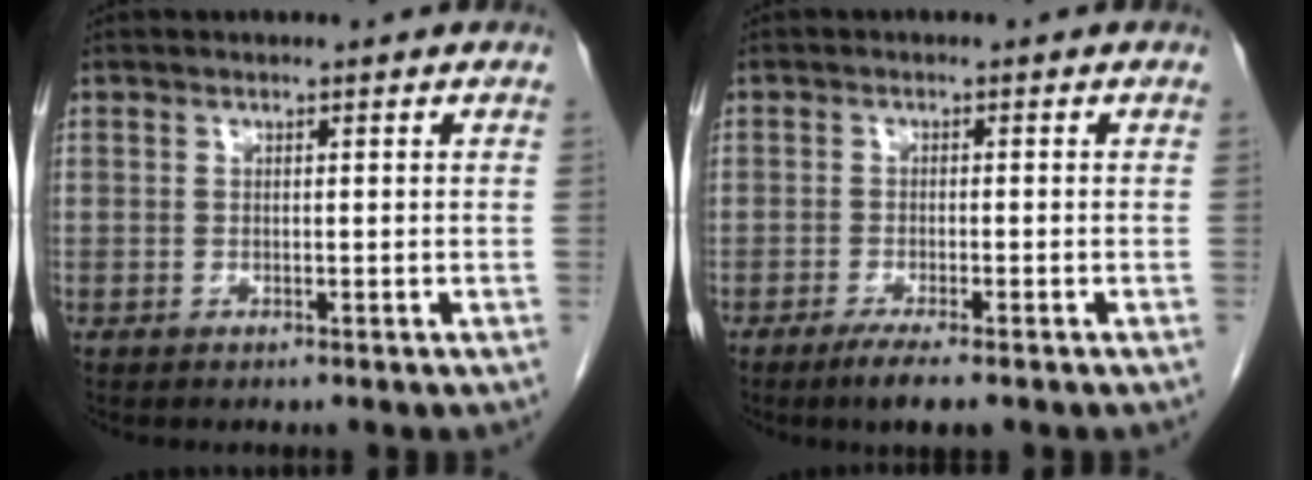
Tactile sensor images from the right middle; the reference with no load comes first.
{"total": 4.1, "force": [-2.9, 0.4, 2.9], "torque": [-0.049, -0.010, -0.046]}